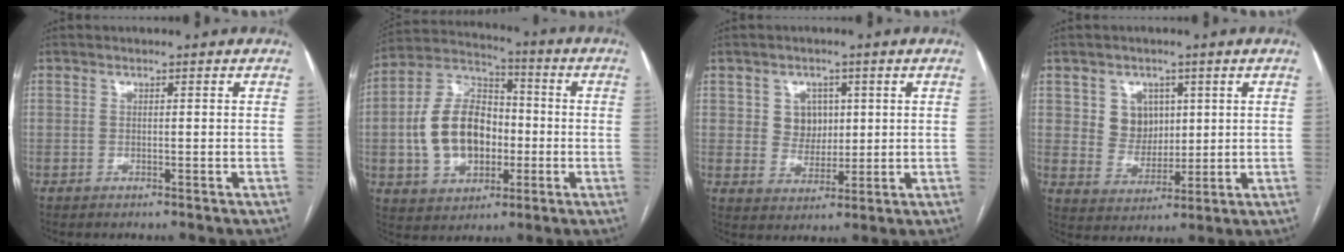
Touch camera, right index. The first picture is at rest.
{"total": 14.3, "force": [-1.7, 9.5, 10.5], "torque": [-0.223, 0.030, -0.021]}
{"total": 4.9, "force": [1.5, 4.4, 1.8], "torque": [-0.026, 0.009, 0.030]}
{"total": 6.0, "force": [2.1, 5.2, 2.1], "torque": [-0.039, 0.011, 0.046]}